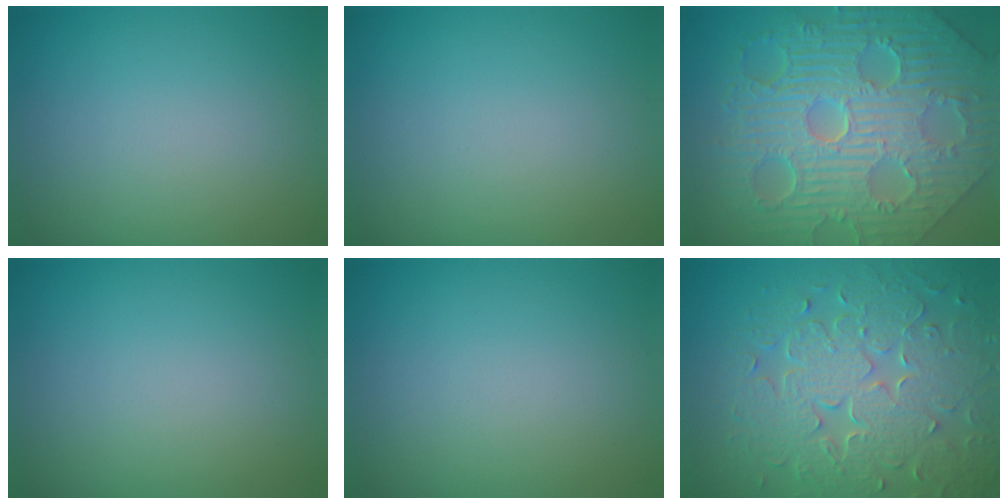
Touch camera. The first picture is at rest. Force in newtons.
{"total": 0.0}
{"total": 12.5, "press": 8.2, "slide": 9.5}
{"total": 0.0}
{"total": 0.0}
{"total": 8.7, "press": 6.3, "slide": 6.0}